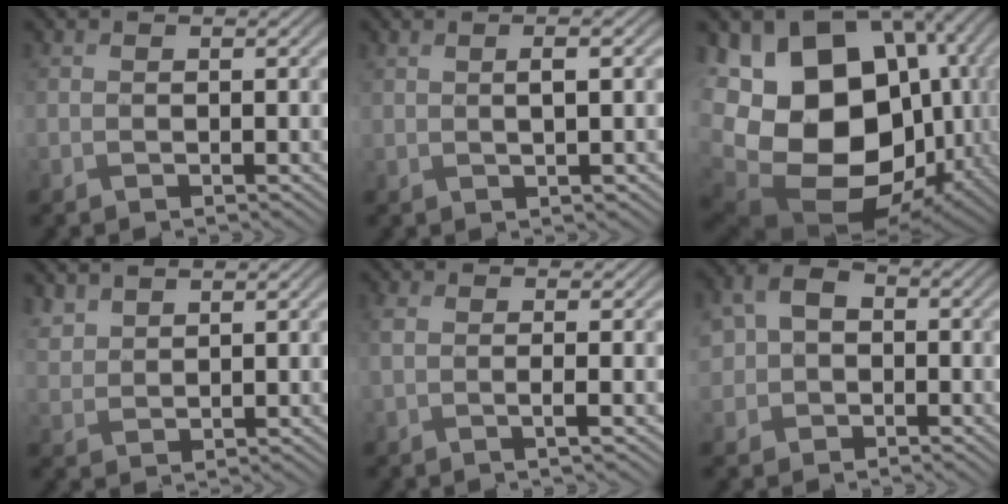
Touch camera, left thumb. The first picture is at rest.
{"total": 1.9, "force": [0.8, 0.0, 1.7], "torque": [-0.031, 0.005, 0.018]}
{"total": 21.0, "force": [-0.5, 15.7, 13.9], "torque": [-0.291, -0.046, 0.039]}
{"total": 3.1, "force": [2.9, 0.9, 0.7], "torque": [-0.021, 0.005, 0.069]}
{"total": 1.7, "force": [0.2, -0.1, 1.7], "torque": [-0.035, 0.003, -0.004]}
{"total": 5.1, "force": [-0.1, 4.4, 2.5], "torque": [-0.061, 0.007, -0.019]}